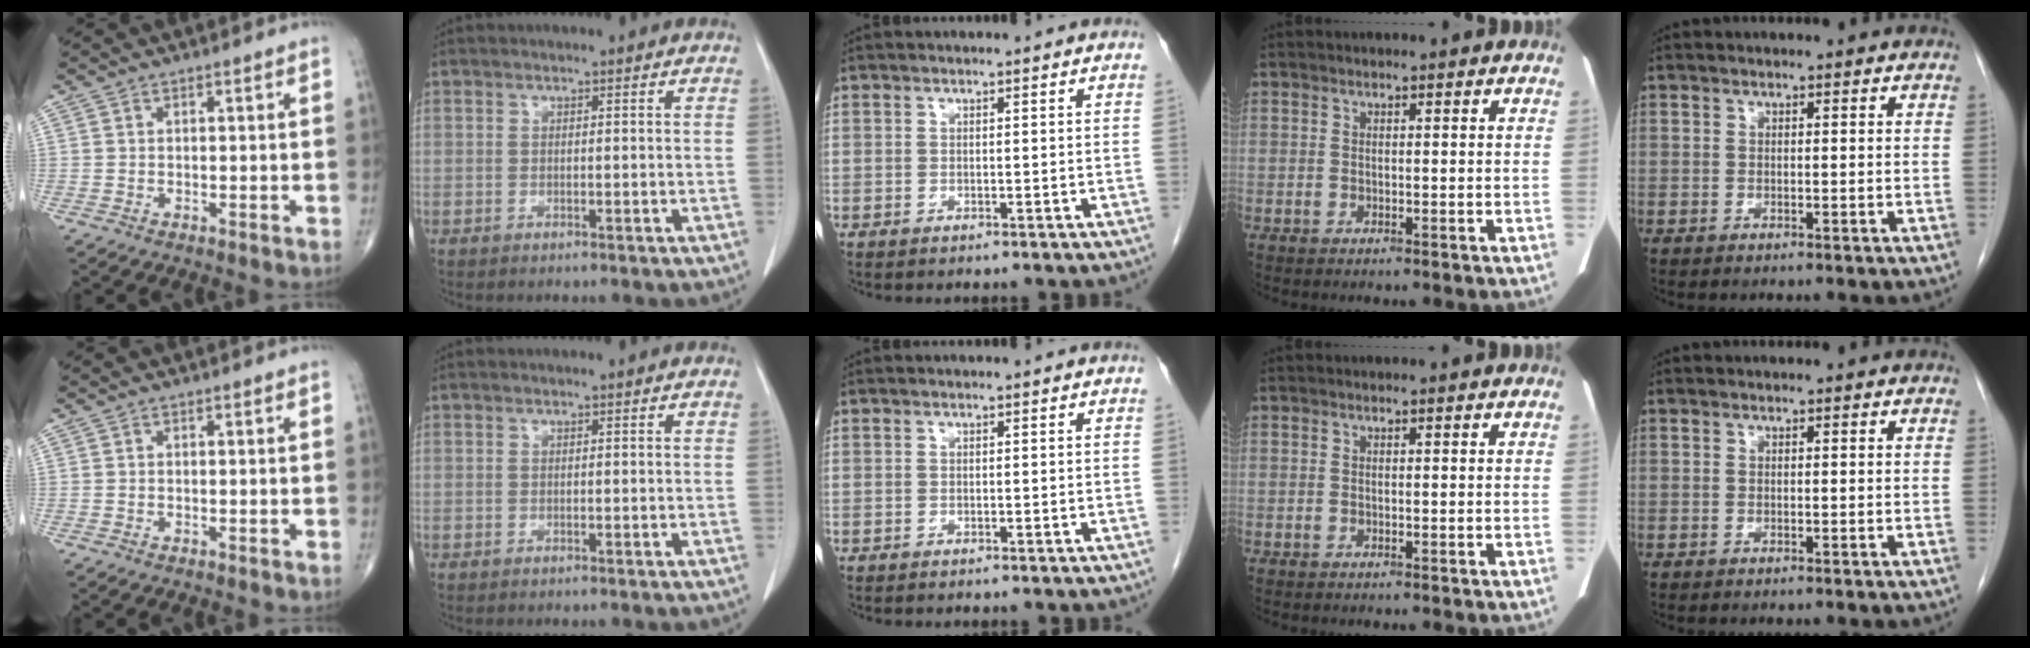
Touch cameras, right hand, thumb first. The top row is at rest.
{}